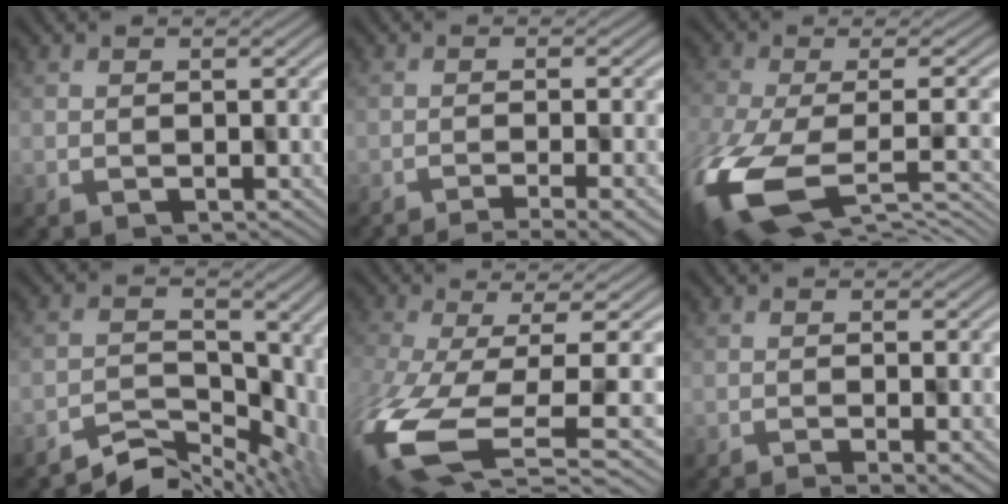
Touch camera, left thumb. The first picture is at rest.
{"total": 4.9, "force": [-3.7, 0.2, 3.2], "torque": [-0.046, 0.010, -0.054]}
{"total": 14.5, "force": [-4.0, 7.5, 11.8], "torque": [-0.298, -0.056, -0.039]}
{"total": 4.3, "force": [-2.0, 2.5, 2.9], "torque": [-0.035, -0.016, -0.043]}
{"total": 12.2, "force": [-1.6, 5.0, 11.1], "torque": [-0.278, -0.039, -0.006]}
{"total": 2.4, "force": [-1.6, 0.1, 1.8], "torque": [-0.025, 0.008, -0.028]}